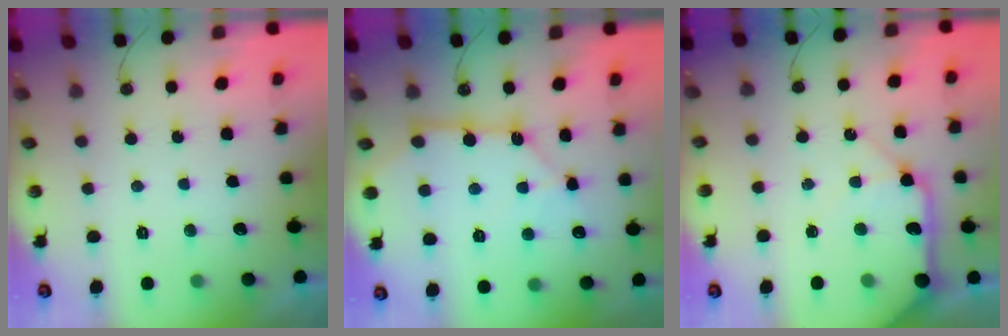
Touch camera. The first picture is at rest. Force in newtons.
{"total": 12.1, "press": 12.0, "slide": 1.5}
{"total": 15.4, "press": 15.2, "slide": 2.6}